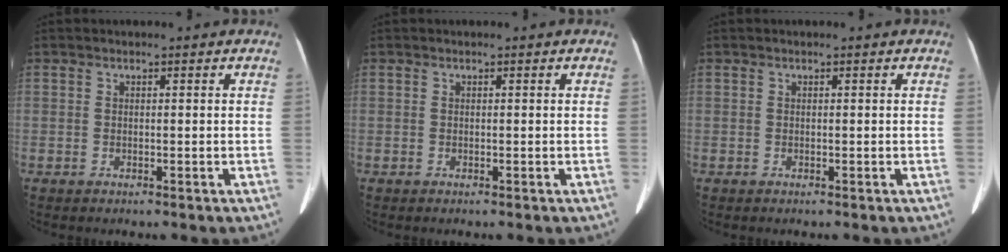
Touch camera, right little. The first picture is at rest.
{"total": 0.0}
{"total": 0.0}